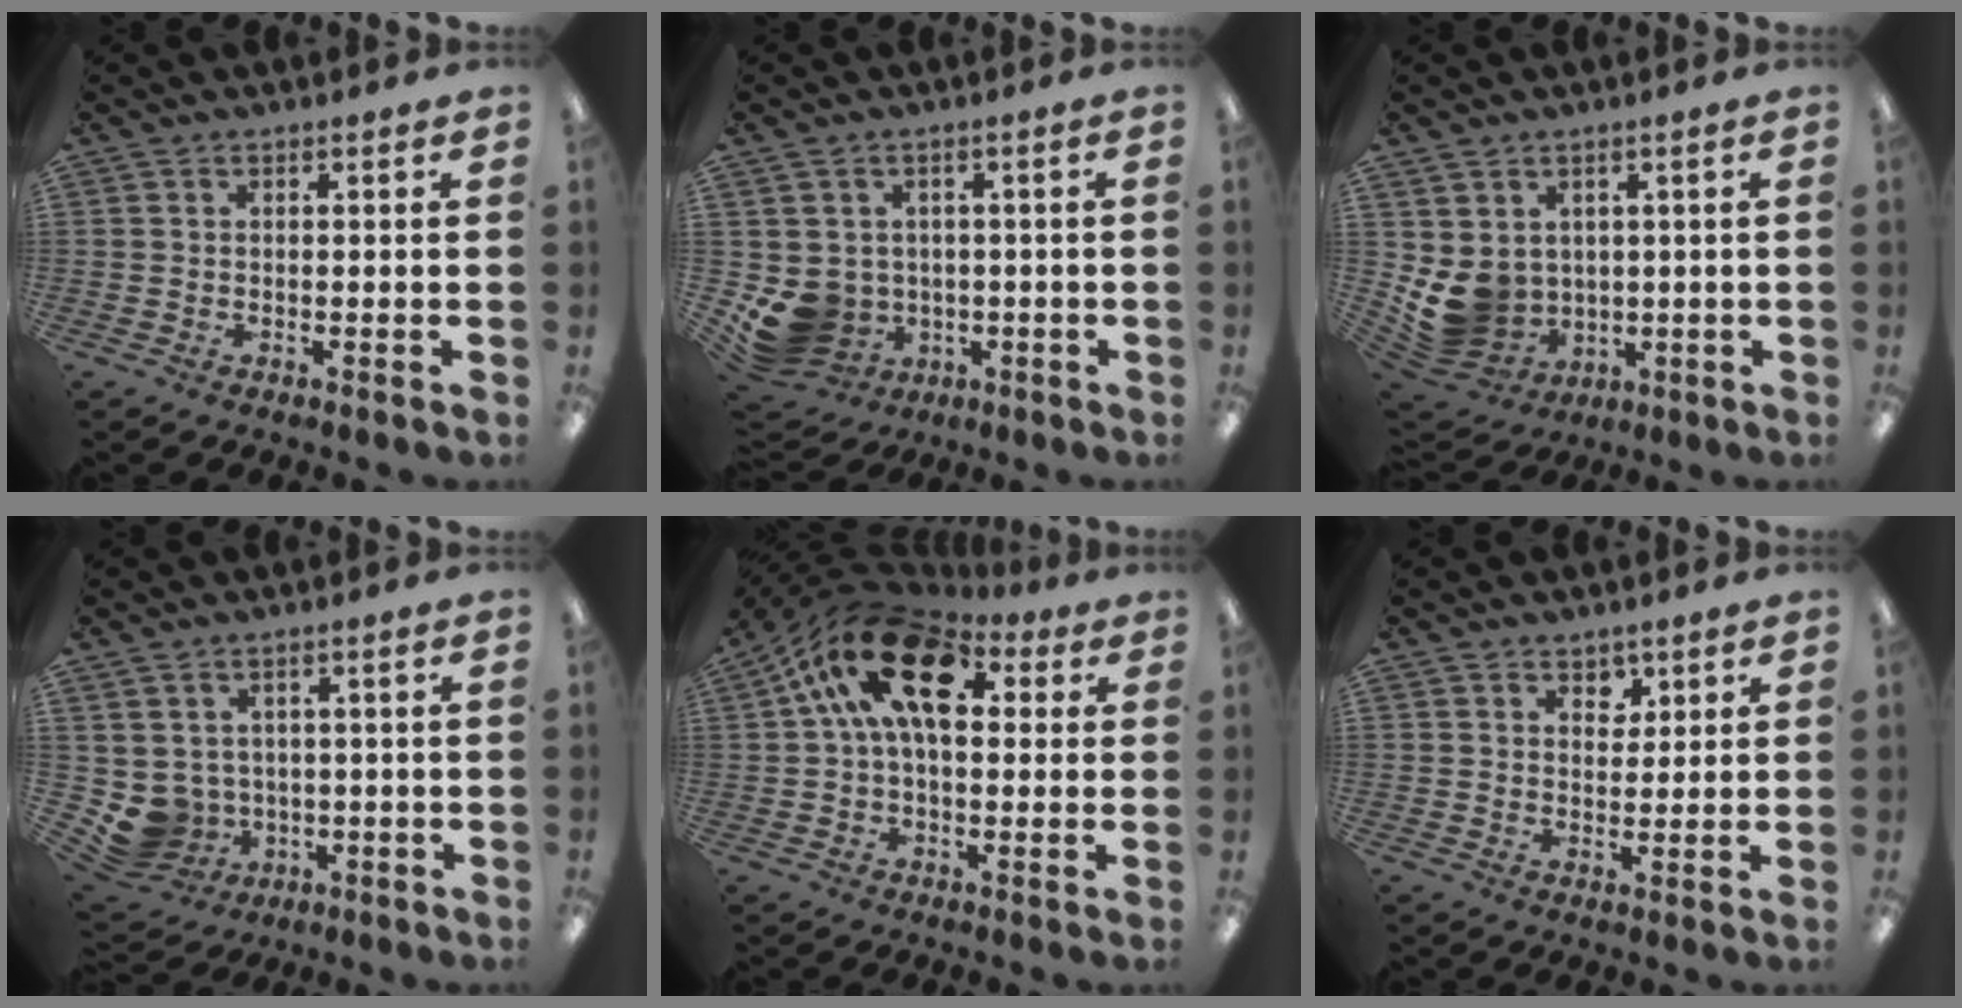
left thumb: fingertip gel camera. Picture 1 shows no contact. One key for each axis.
{"total": 7.0, "fx": -1.3, "fy": 6.6, "fz": 2.0, "tx": -0.075, "ty": -0.003, "tz": -0.018}
{"total": 8.4, "fx": 1.8, "fy": 7.7, "fz": 2.9, "tx": -0.083, "ty": -0.025, "tz": 0.045}
{"total": 5.8, "fx": 0.4, "fy": 5.7, "fz": 1.1, "tx": -0.062, "ty": -0.007, "tz": 0.016}
{"total": 17.6, "fx": 5.9, "fy": 9.7, "fz": 13.5, "tx": -0.255, "ty": -0.011, "tz": 0.100}
{"total": 3.4, "fx": 2.3, "fy": 2.3, "fz": 0.9, "tx": 0.000, "ty": -0.008, "tz": 0.038}